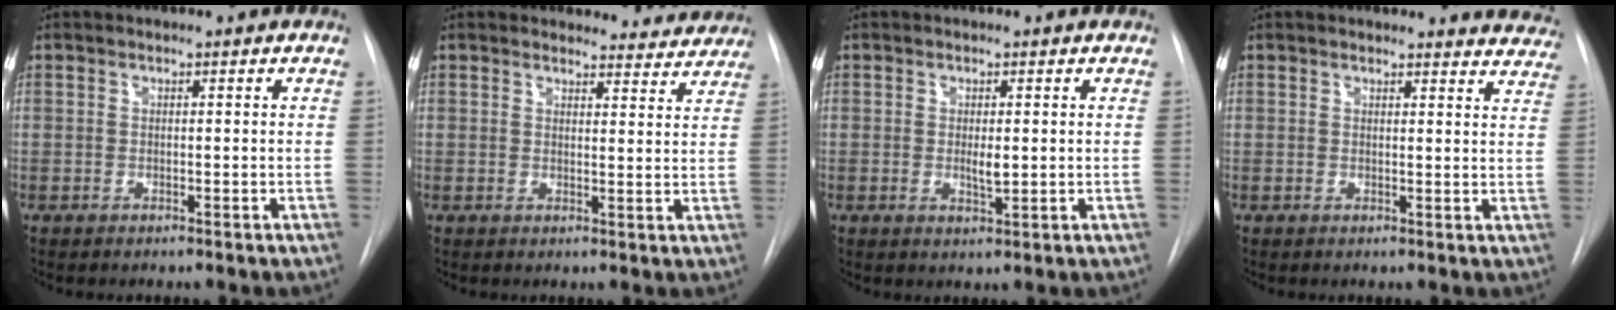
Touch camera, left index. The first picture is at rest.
{"total": 8.2, "force": [7.8, 2.6, -0.2], "torque": [0.043, -0.020, 0.062]}
{"total": 2.1, "force": [-0.7, 0.5, 2.0], "torque": [-0.034, -0.011, -0.008]}
{"total": 8.0, "force": [7.7, 1.9, 0.3], "torque": [0.035, -0.037, 0.045]}